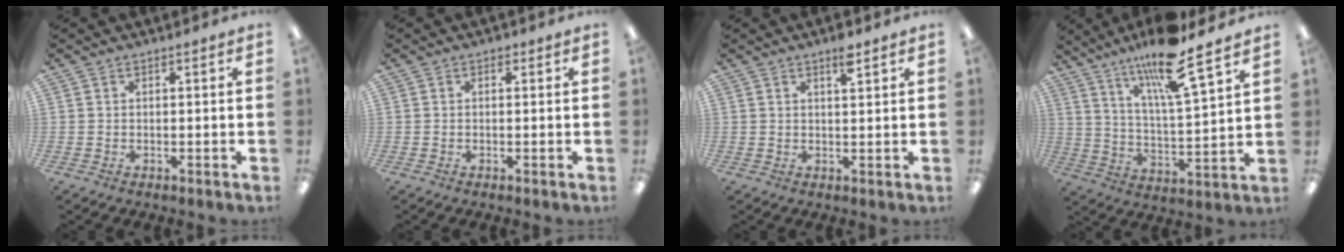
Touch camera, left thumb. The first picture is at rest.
{"total": 0.7, "force": [0.4, 0.5, 0.3], "torque": [-0.006, 0.002, 0.006]}
{"total": 3.8, "force": [2.6, 0.9, 2.5], "torque": [-0.033, -0.007, 0.040]}
{"total": 15.5, "force": [12.3, 1.9, 9.3], "torque": [-0.167, -0.078, 0.201]}